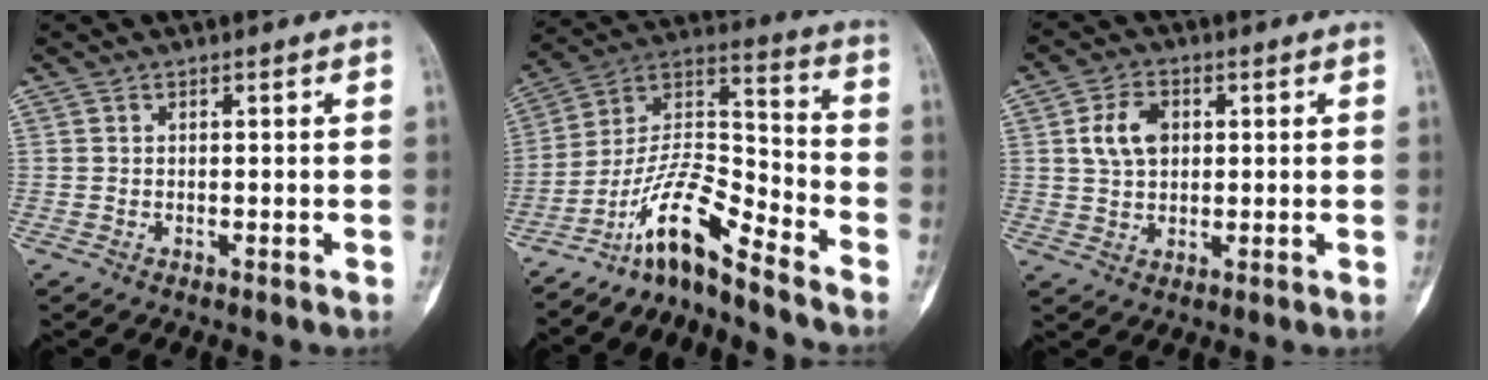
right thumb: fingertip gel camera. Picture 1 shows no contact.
{"total": 12.0, "force": [-9.8, 1.8, 6.7], "torque": [-0.137, 0.105, -0.187]}
{"total": 6.6, "force": [1.5, 4.6, 4.5], "torque": [-0.072, 0.002, 0.026]}